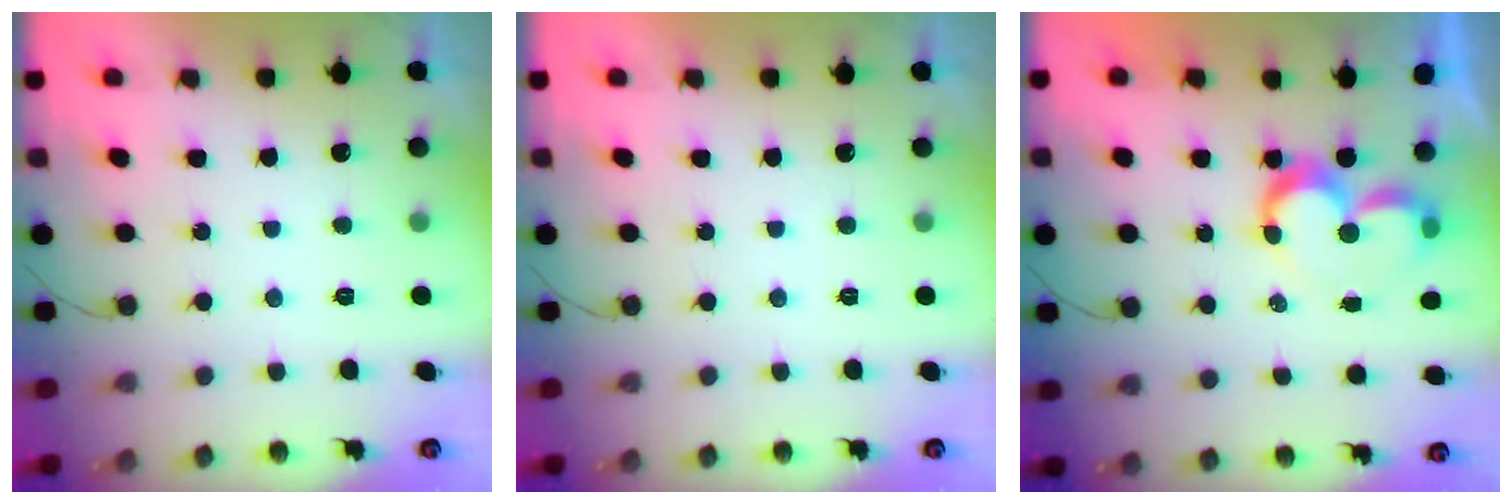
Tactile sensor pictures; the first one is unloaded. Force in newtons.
{"total": 1.7, "press": 1.7, "slide": 0.1}
{"total": 8.8, "press": 8.8, "slide": 0.8}